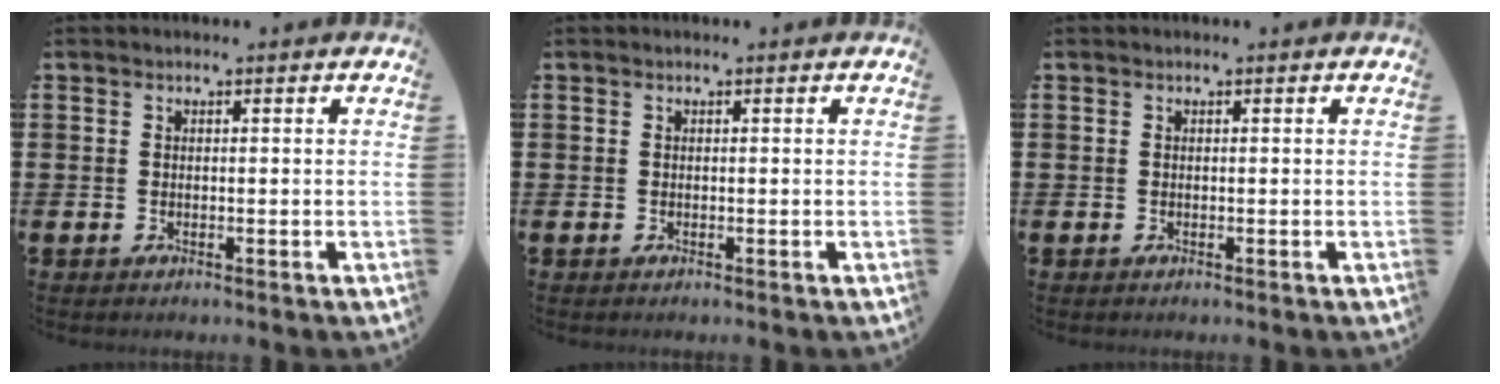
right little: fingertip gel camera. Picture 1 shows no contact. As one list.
[{"total": 0.0}, {"total": 0.0}]